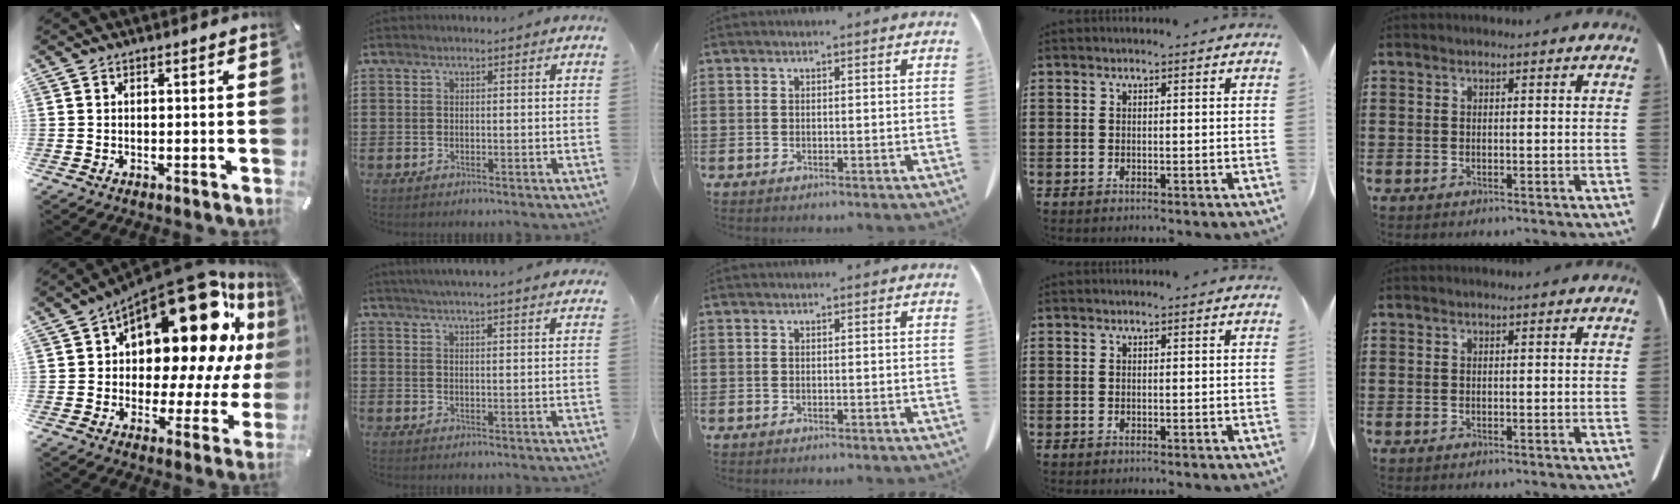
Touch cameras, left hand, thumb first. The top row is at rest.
{"thumb": {"total": 23.2, "force": [12.3, 10.9, 16.4], "torque": [-0.238, -0.109, 0.205]}, "index": {"total": 3.4, "force": [3.3, -0.7, 0.8], "torque": [-0.026, -0.011, 0.057]}}